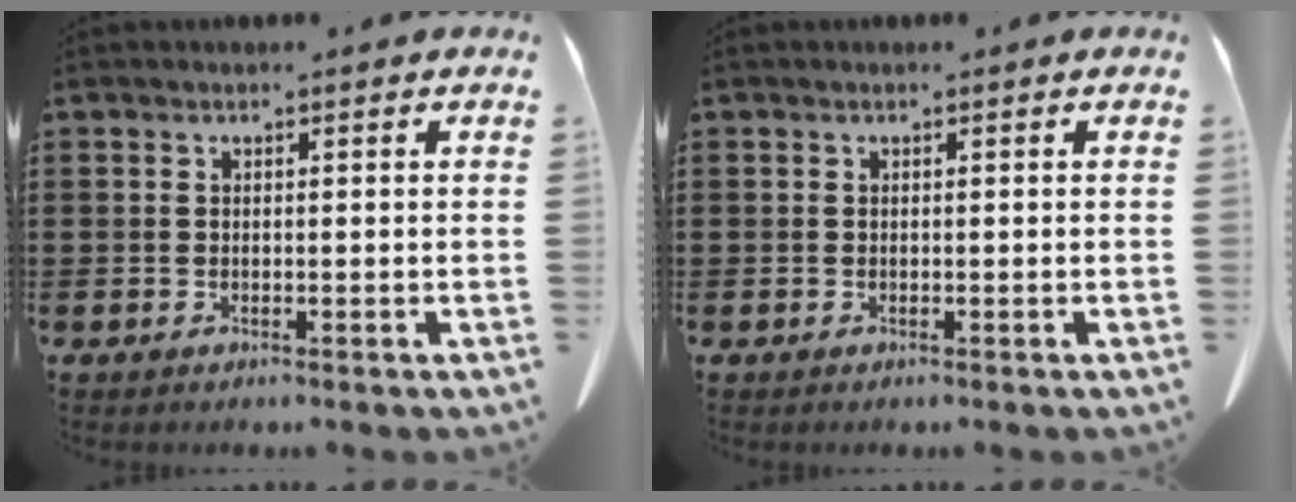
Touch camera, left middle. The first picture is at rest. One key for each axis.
{"total": 0.0}